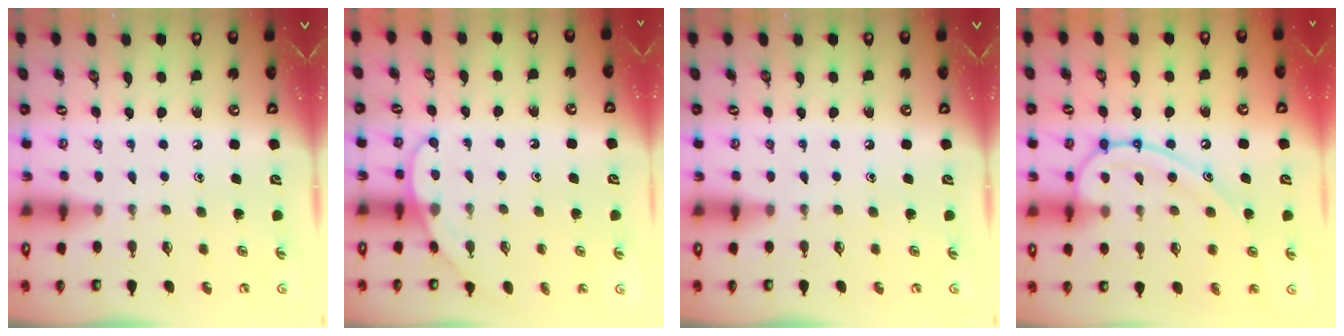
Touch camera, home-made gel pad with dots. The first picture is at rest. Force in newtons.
{"total": 6.5, "press": 6.4, "slide": 0.6}
{"total": 0.0}
{"total": 17.0, "press": 16.9, "slide": 1.7}